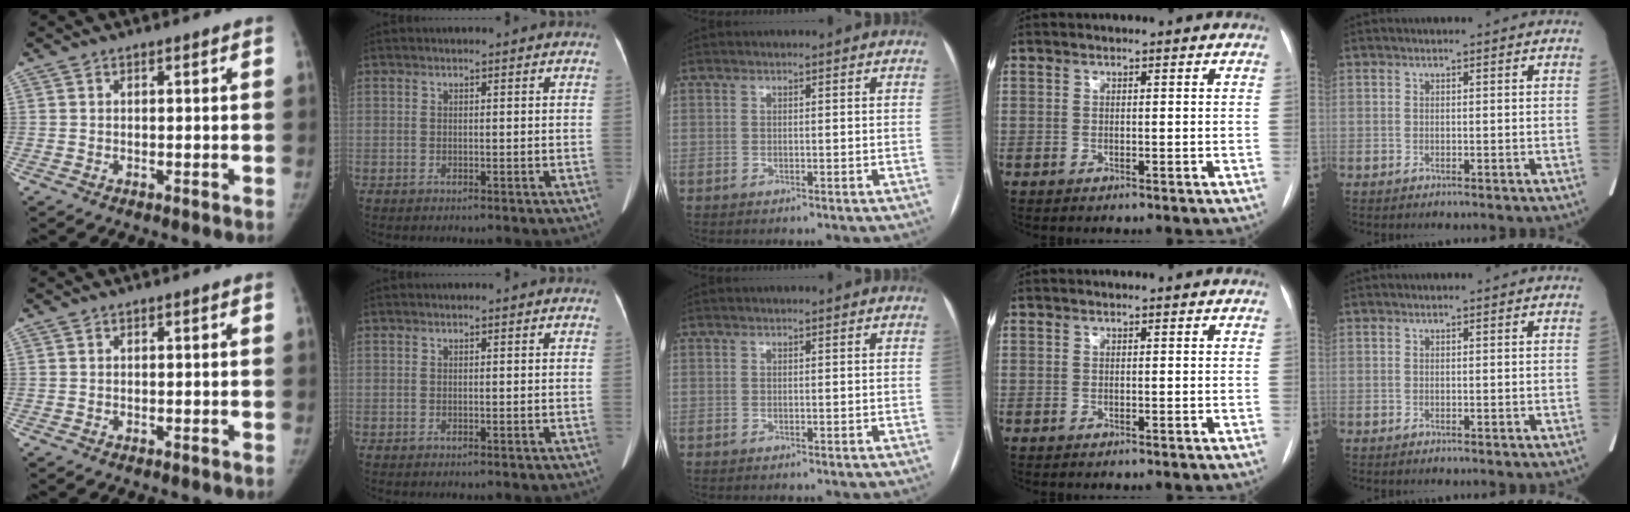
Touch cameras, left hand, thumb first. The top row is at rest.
{}